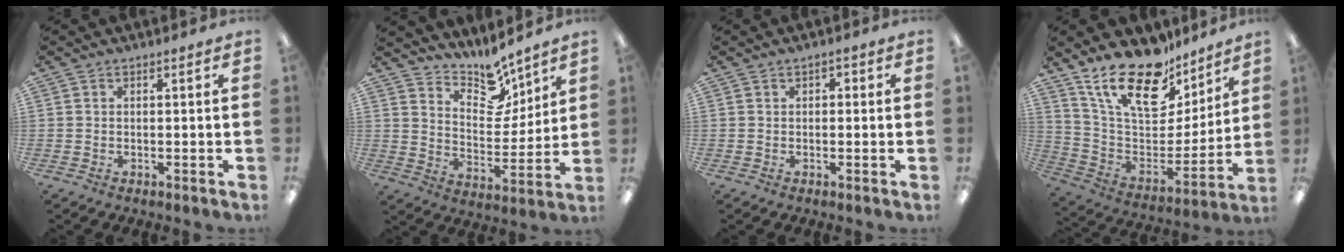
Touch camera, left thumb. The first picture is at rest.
{"total": 9.6, "force": [8.3, 4.0, 2.5], "torque": [-0.038, -0.072, 0.152]}
{"total": 1.0, "force": [0.0, 0.8, 0.5], "torque": [-0.010, 0.005, -0.001]}
{"total": 21.3, "force": [15.7, 9.1, 11.1], "torque": [-0.205, -0.105, 0.283]}